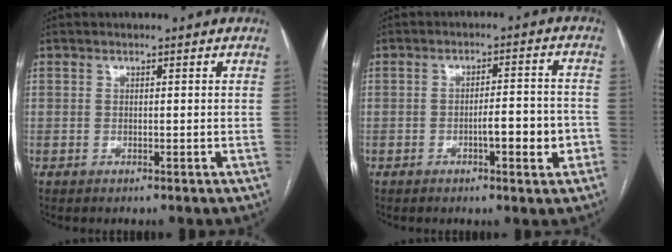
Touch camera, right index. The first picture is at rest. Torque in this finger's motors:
{"motor_torque": [0.69, -0.58, 0.30, 0.08]}